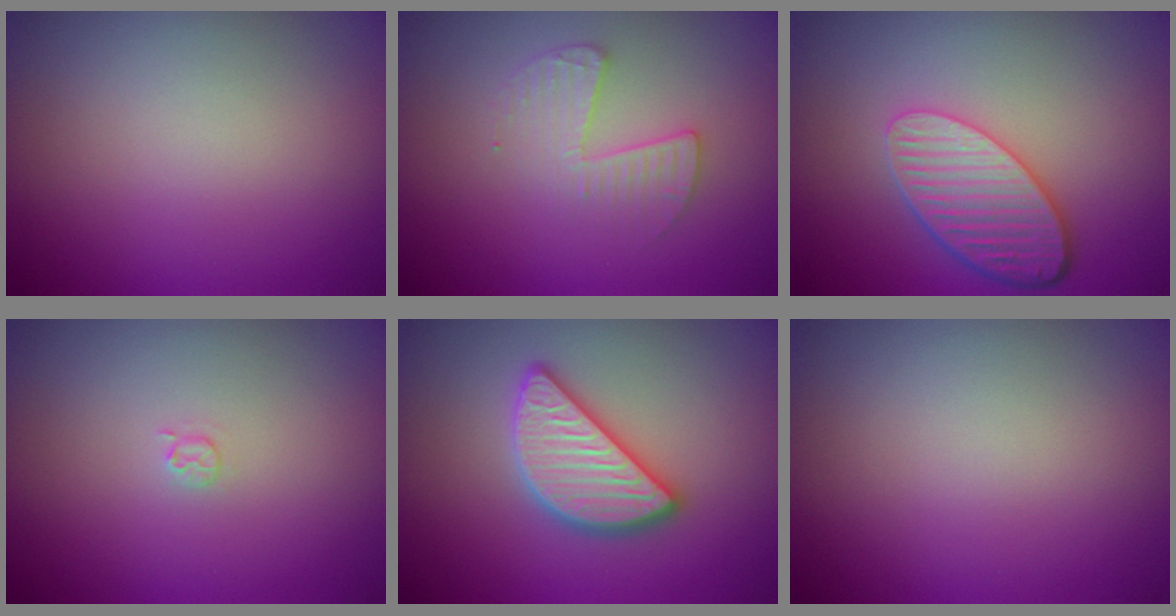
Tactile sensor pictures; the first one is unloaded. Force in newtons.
{"total": 2.3, "press": 2.3, "slide": 0.3}
{"total": 5.0, "press": 3.9, "slide": 3.2}
{"total": 0.7, "press": 0.7, "slide": 0.1}
{"total": 4.5, "press": 4.5, "slide": 0.4}
{"total": 0.0}